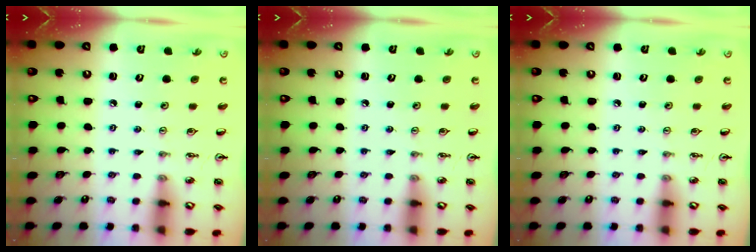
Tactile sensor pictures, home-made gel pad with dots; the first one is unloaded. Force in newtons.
{"total": 0.0}
{"total": 0.0}